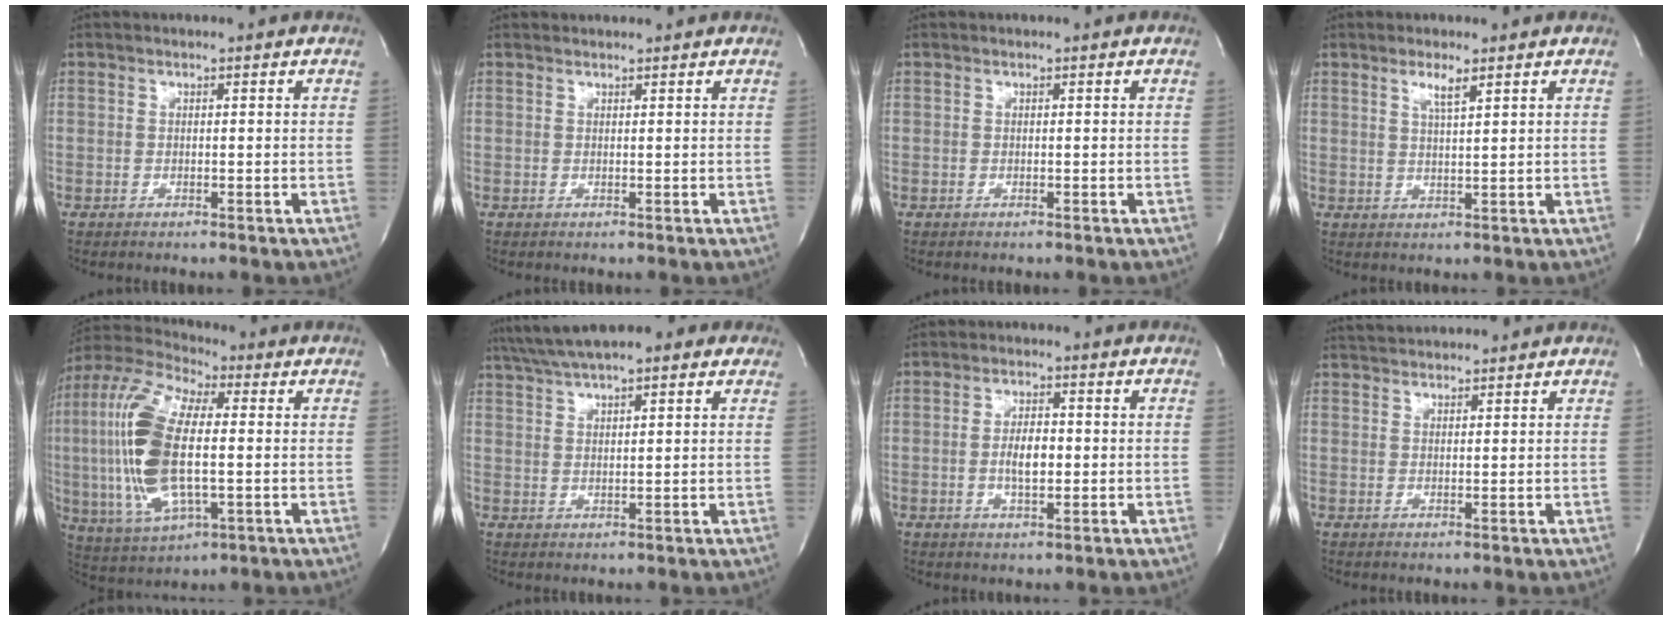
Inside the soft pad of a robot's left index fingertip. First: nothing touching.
{"total": 1.7, "force": [1.7, 0.1, 0.1], "torque": [-0.007, 0.015, 0.027]}
{"total": 0.0}
{"total": 2.7, "force": [1.6, -0.1, 2.2], "torque": [-0.046, -0.002, 0.032]}
{"total": 17.6, "force": [-0.2, 6.0, 16.6], "torque": [-0.376, 0.006, -0.002]}
{"total": 13.1, "force": [10.3, 2.7, 7.6], "torque": [-0.136, 0.048, 0.151]}
{"total": 4.7, "force": [-0.4, 1.7, 4.3], "torque": [-0.083, 0.001, -0.007]}
{"total": 5.4, "force": [5.2, 0.7, 1.1], "torque": [-0.023, 0.035, 0.084]}